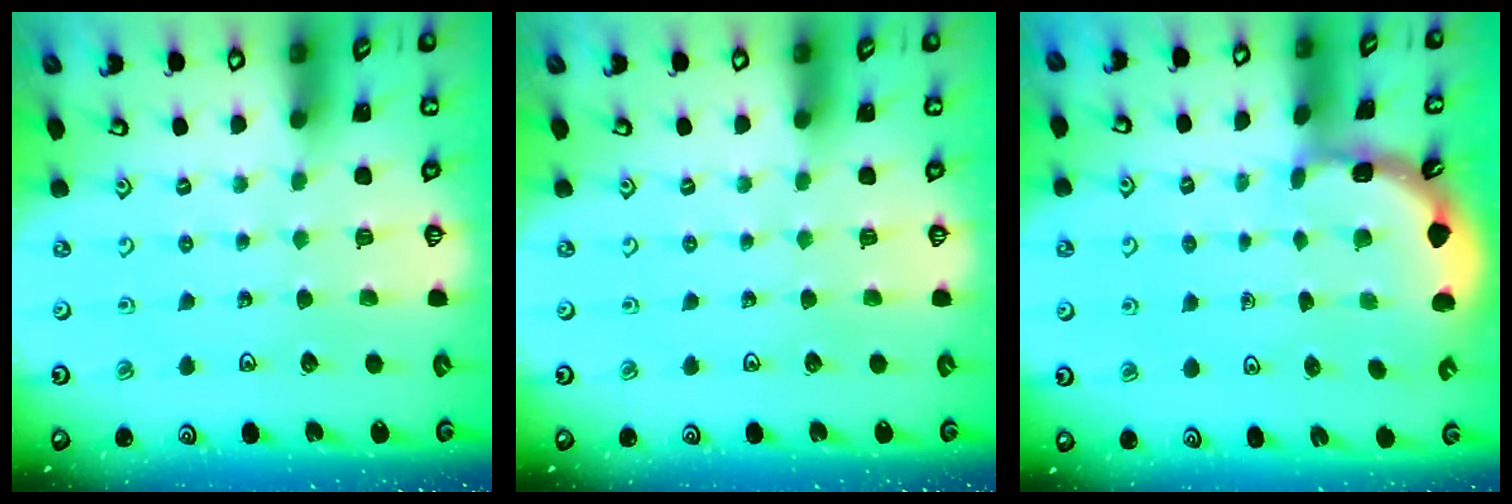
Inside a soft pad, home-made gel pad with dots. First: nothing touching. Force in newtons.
{"total": 0.0}
{"total": 2.2, "press": 2.2, "slide": 0.4}